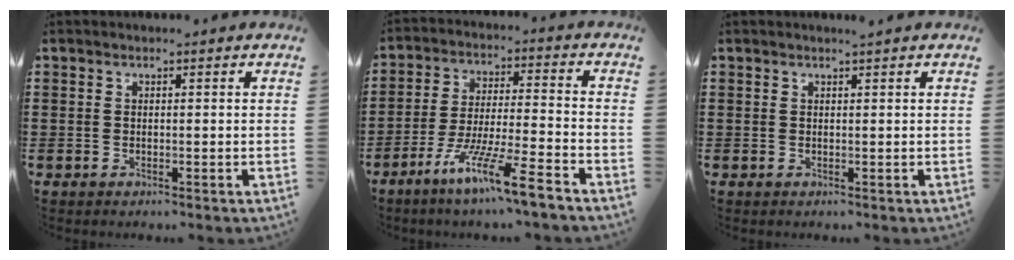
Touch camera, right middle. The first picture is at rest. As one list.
[{"total": 10.0, "force": [-7.7, -0.2, 6.4], "torque": [-0.126, -0.008, -0.149]}, {"total": 0.6, "force": [0.5, -0.3, 0.1], "torque": [-0.010, 0.000, 0.011]}]